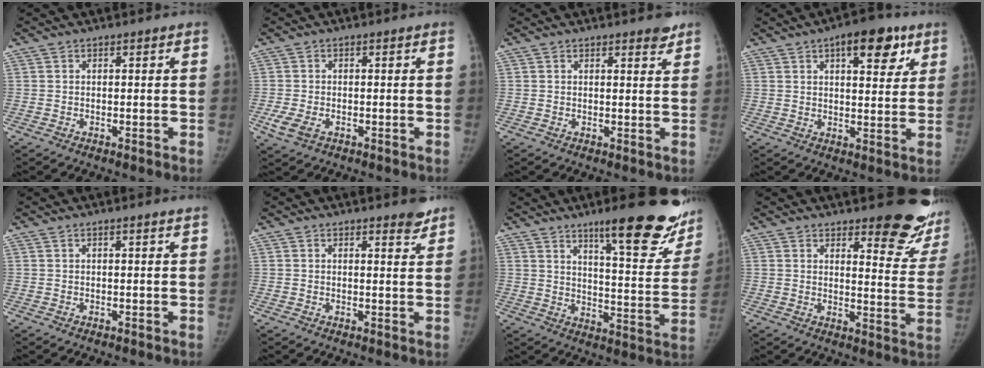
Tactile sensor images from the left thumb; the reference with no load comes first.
{"total": 3.7, "force": [-1.5, 2.3, 2.5], "torque": [-0.059, -0.001, -0.027]}
{"total": 2.2, "force": [1.8, 0.6, 1.2], "torque": [-0.008, -0.012, 0.022]}
{"total": 10.9, "force": [5.6, 4.9, 8.0], "torque": [-0.073, -0.017, 0.073]}
{"total": 1.3, "force": [1.0, -0.3, 0.7], "torque": [-0.008, -0.001, 0.018]}
{"total": 2.8, "force": [2.4, 0.6, 1.4], "torque": [-0.006, -0.019, 0.030]}
{"total": 22.5, "force": [14.5, 5.3, 16.4], "torque": [-0.178, -0.080, 0.201]}
{"total": 15.8, "force": [11.8, 5.0, 9.2], "torque": [-0.064, -0.096, 0.133]}